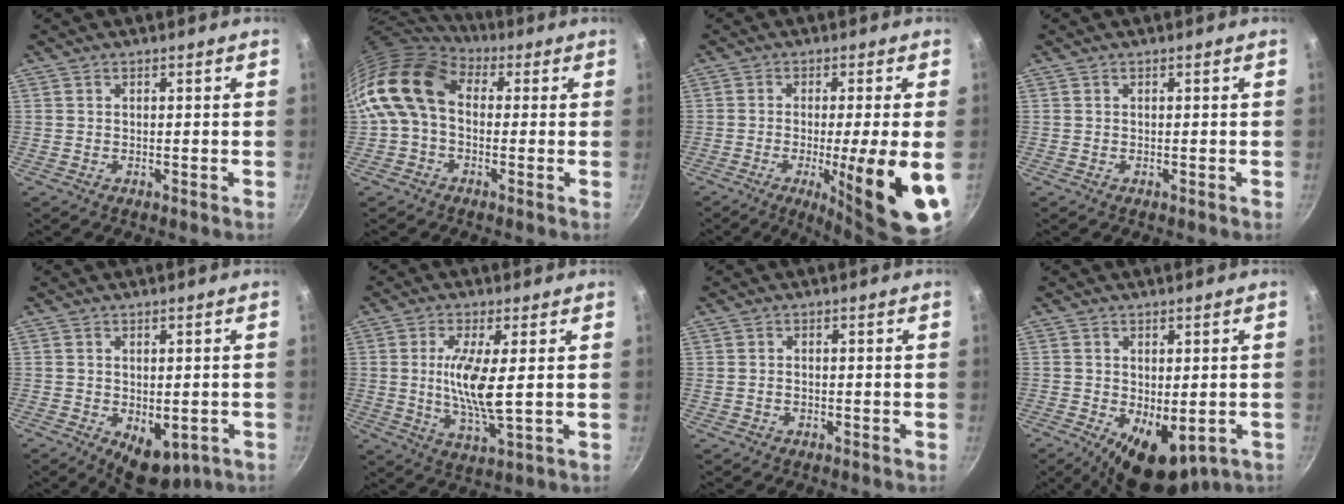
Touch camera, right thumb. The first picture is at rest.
{"total": 13.6, "force": [1.1, 9.7, 9.6], "torque": [-0.163, 0.024, -0.001]}
{"total": 16.5, "force": [-4.1, 2.2, 15.8], "torque": [-0.222, -0.008, -0.055]}
{"total": 0.0}
{"total": 7.4, "force": [-2.1, 4.6, 5.4], "torque": [-0.051, -0.004, -0.014]}
{"total": 10.3, "force": [1.0, 2.4, 10.0], "torque": [-0.204, -0.015, 0.021]}
{"total": 1.0, "force": [-0.2, 0.8, 0.7], "torque": [-0.012, 0.004, -0.002]}
{"total": 9.8, "force": [-2.6, 5.5, 7.7], "torque": [-0.090, -0.009, -0.019]}